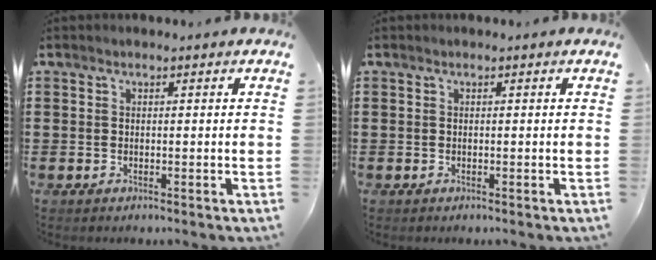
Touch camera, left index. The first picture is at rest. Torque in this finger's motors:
{"motor_torque": [-0.01, 0.00, 0.00, 0.00]}